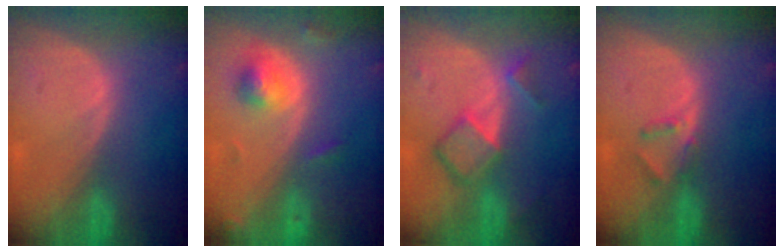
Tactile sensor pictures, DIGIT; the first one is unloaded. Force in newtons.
{"total": 4.8, "press": 4.6, "slide": 1.1}
{"total": 6.8, "press": 5.8, "slide": 3.6}
{"total": 2.5, "press": 2.3, "slide": 1.0}